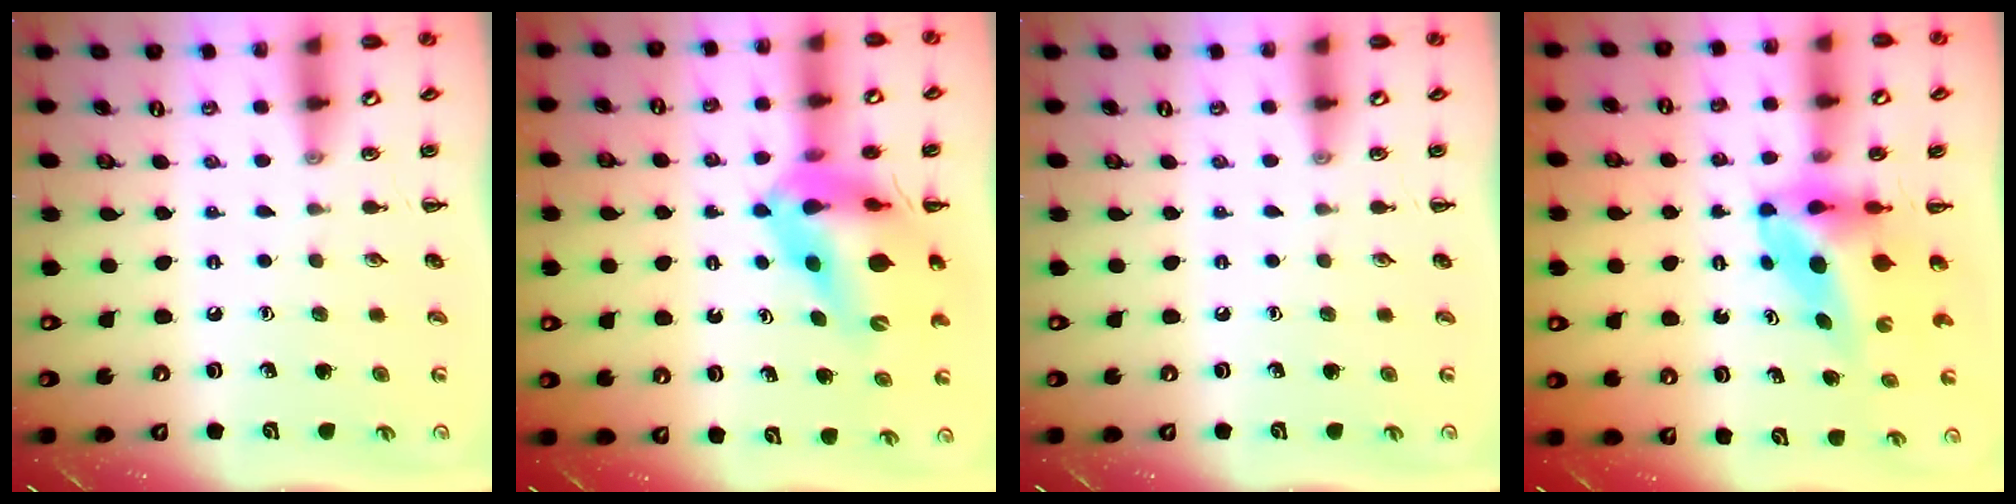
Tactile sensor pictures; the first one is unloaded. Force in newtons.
{"total": 14.4, "press": 13.8, "slide": 4.3}
{"total": 0.0}
{"total": 6.0, "press": 5.7, "slide": 1.8}